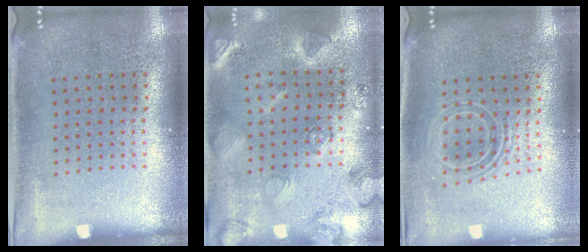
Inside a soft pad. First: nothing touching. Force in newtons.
{"total": 2.5, "press": 2.5, "slide": 0.1}
{"total": 1.8, "press": 1.3, "slide": 1.2}